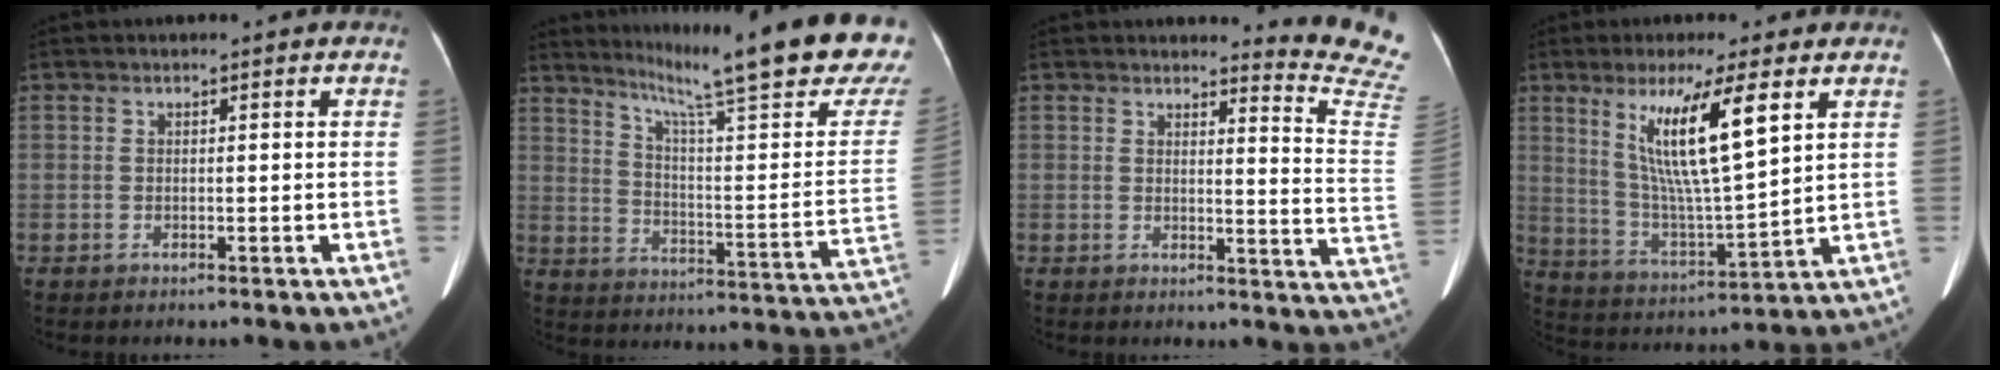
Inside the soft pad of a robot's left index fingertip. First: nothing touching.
{"total": 26.2, "force": [20.8, 0.6, 15.9], "torque": [-0.235, -0.083, 0.270]}
{"total": 11.4, "force": [11.2, -1.5, 1.2], "torque": [-0.003, -0.142, 0.098]}
{"total": 13.1, "force": [5.5, 1.0, 11.9], "torque": [-0.230, -0.012, 0.104]}